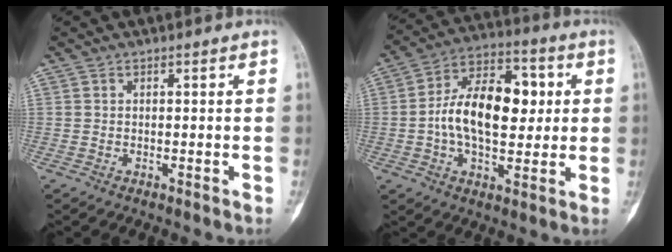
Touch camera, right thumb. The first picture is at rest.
{"total": 16.8, "force": [1.0, 9.7, 13.7], "torque": [-0.204, 0.023, 0.009]}